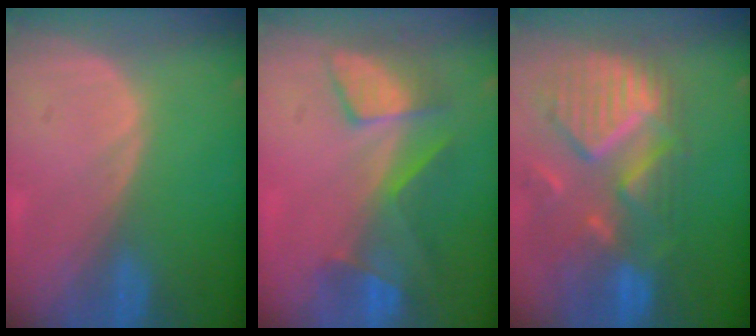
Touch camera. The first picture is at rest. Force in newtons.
{"total": 7.4, "press": 7.2, "slide": 1.7}
{"total": 12.0, "press": 10.5, "slide": 5.7}